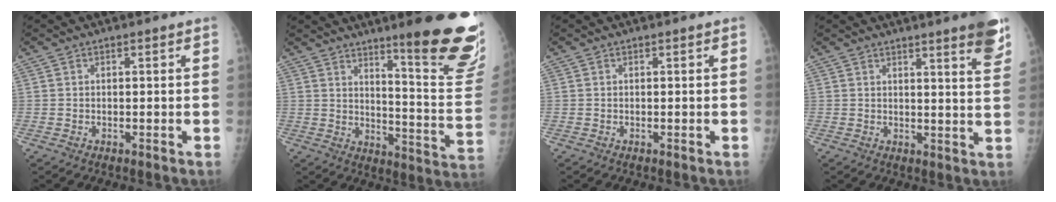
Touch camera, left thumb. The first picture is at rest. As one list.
[{"total": 20.9, "force": [13.4, 2.7, 15.8], "torque": [-0.173, -0.094, 0.184]}, {"total": 0.0}, {"total": 7.7, "force": [5.1, 0.6, 5.8], "torque": [-0.060, -0.028, 0.056]}]